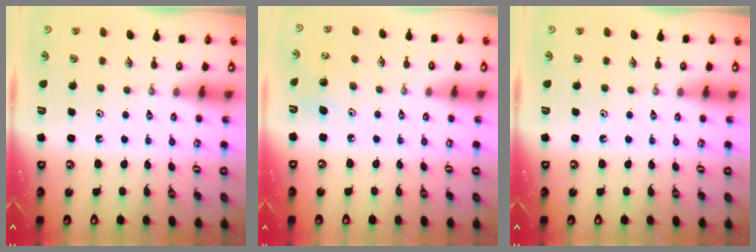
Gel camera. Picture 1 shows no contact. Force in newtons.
{"total": 5.3, "press": 4.9, "slide": 1.9}
{"total": 0.0}